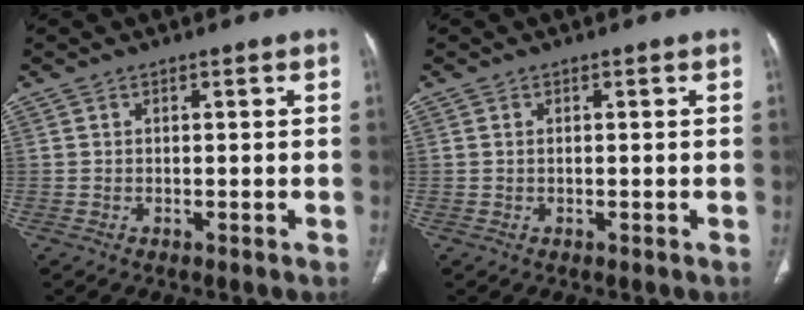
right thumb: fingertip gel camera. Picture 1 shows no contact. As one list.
[{"total": 0.0}]